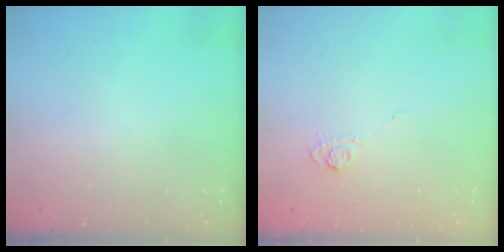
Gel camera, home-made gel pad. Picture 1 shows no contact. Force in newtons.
{"total": 5.8, "press": 5.7, "slide": 1.4}